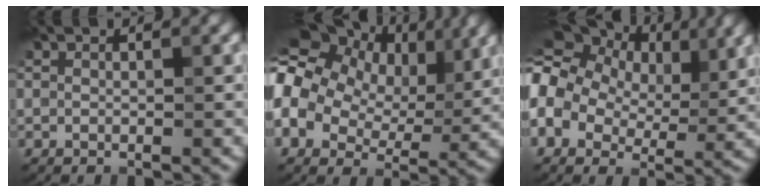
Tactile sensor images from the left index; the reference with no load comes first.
{"total": 14.2, "force": [3.9, 9.7, 9.6], "torque": [-0.189, 0.033, 0.072]}
{"total": 12.7, "force": [4.0, 8.7, 8.4], "torque": [-0.170, 0.038, 0.074]}